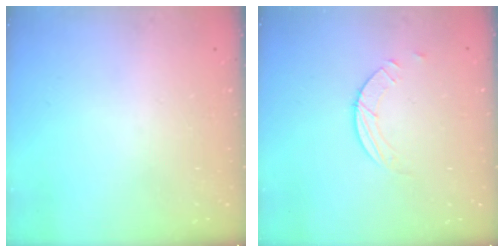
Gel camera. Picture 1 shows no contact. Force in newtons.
{"total": 2.5, "press": 2.4, "slide": 0.2}